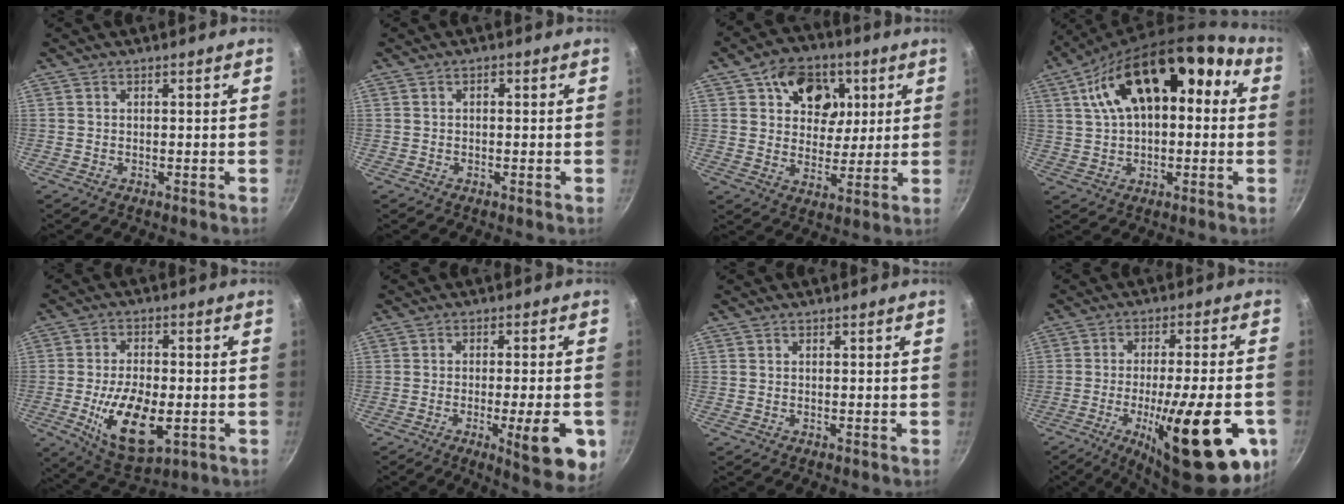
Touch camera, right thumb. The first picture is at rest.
{"total": 1.2, "force": [0.2, 0.8, 0.8], "torque": [-0.014, 0.007, 0.003]}
{"total": 13.3, "force": [4.9, 10.1, 7.2], "torque": [-0.064, -0.017, 0.075]}
{"total": 18.5, "force": [4.2, 10.3, 14.7], "torque": [-0.209, 0.049, 0.060]}
{"total": 14.3, "force": [-3.2, 7.1, 12.0], "torque": [-0.201, 0.003, -0.044]}
{"total": 12.2, "force": [-3.9, 3.0, 11.2], "torque": [-0.135, 0.006, -0.048]}
{"total": 0.0}
{"total": 25.3, "force": [-8.4, 7.2, 22.7], "torque": [-0.298, 0.011, -0.115]}